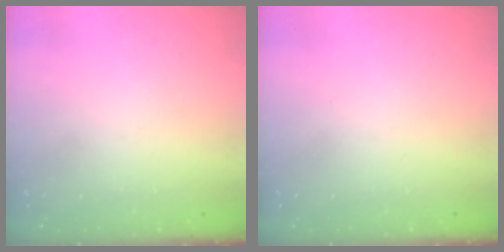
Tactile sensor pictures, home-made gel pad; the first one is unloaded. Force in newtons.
{"total": 0.0}